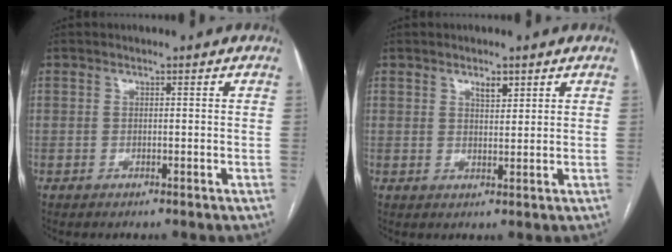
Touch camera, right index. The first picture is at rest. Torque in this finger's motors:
{"motor_torque": [-0.01, 0.03, 0.01, 0.02]}